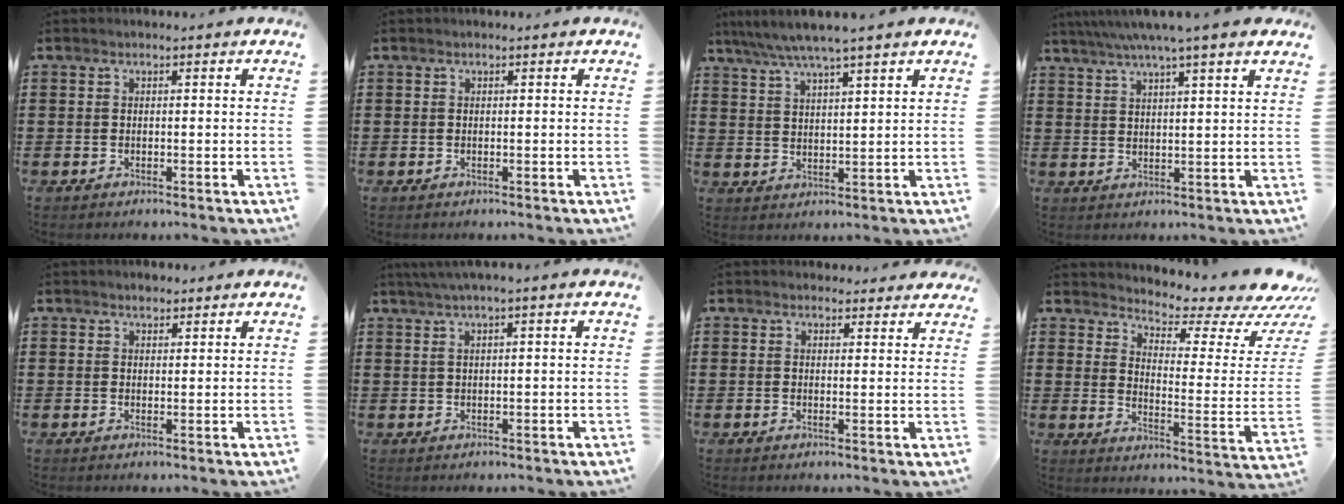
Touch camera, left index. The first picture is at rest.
{"total": 0.0}
{"total": 4.7, "force": [3.9, -0.4, 2.5], "torque": [-0.061, -0.015, 0.067]}
{"total": 5.1, "force": [4.0, -0.7, 3.1], "torque": [-0.071, -0.012, 0.068]}
{"total": 1.3, "force": [1.2, 0.5, 0.3], "torque": [0.002, -0.001, 0.021]}
{"total": 1.8, "force": [0.4, -0.1, 1.8], "torque": [-0.030, -0.001, 0.006]}
{"total": 2.0, "force": [1.9, 0.7, 0.1], "torque": [0.001, -0.001, 0.036]}
{"total": 4.6, "force": [4.1, 0.7, 2.1], "torque": [-0.051, -0.048, 0.062]}